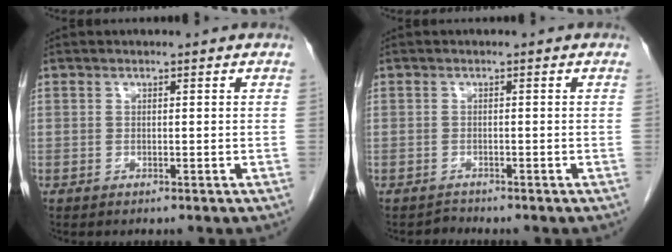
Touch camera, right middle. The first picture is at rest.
{"total": 1.0, "force": [-0.8, 0.0, -0.5], "torque": [0.011, -0.006, -0.015]}